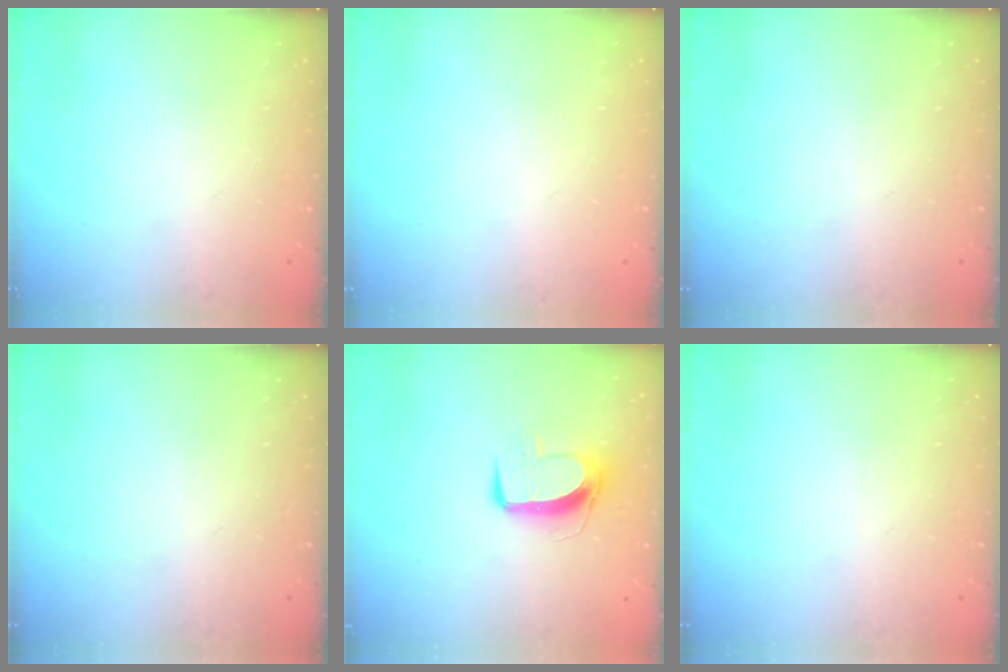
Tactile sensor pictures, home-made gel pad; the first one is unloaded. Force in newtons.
{"total": 0.0}
{"total": 0.0}
{"total": 0.0}
{"total": 9.8, "press": 9.8, "slide": 1.0}
{"total": 0.0}